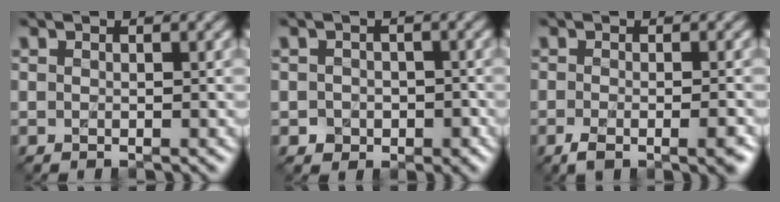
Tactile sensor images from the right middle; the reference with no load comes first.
{"total": 2.0, "force": [-0.6, 1.8, 0.6], "torque": [0.001, -0.003, -0.008]}
{"total": 4.0, "force": [-2.0, 1.2, 3.2], "torque": [-0.051, -0.008, -0.035]}